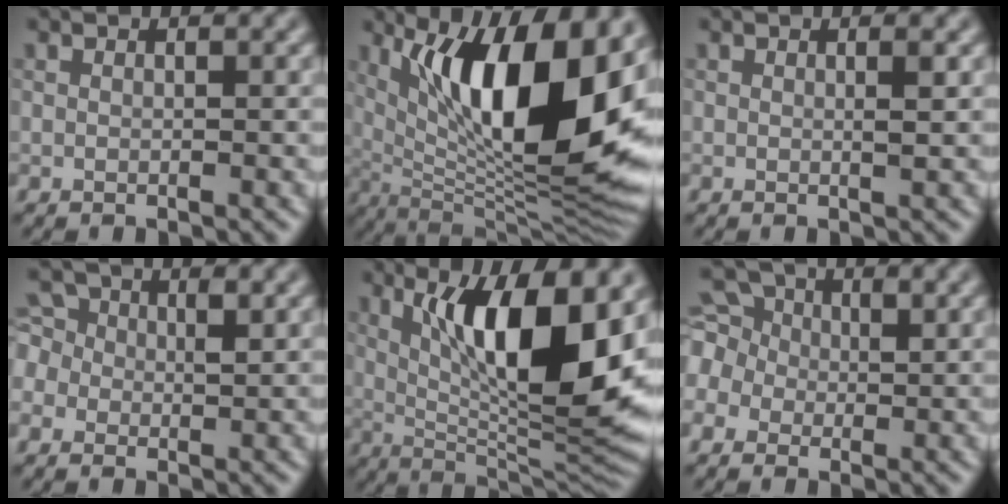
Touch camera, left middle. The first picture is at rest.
{"total": 14.6, "force": [4.1, 5.3, 13.0], "torque": [-0.177, -0.005, 0.064]}
{"total": 0.9, "force": [0.0, 0.2, 0.9], "torque": [-0.006, 0.002, -0.002]}
{"total": 3.4, "force": [0.6, 3.0, 1.6], "torque": [-0.020, 0.015, -0.008]}
{"total": 13.1, "force": [3.2, 4.3, 12.0], "torque": [-0.161, -0.001, 0.055]}
{"total": 6.2, "force": [1.6, 5.3, 2.7], "torque": [-0.065, 0.041, 0.006]}